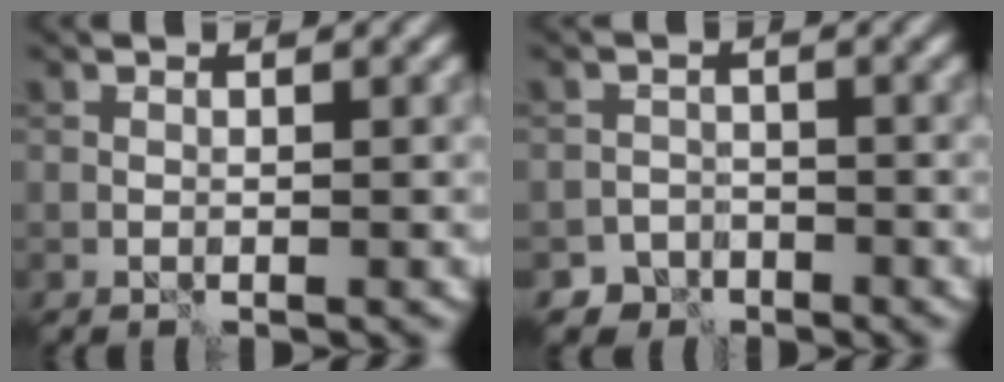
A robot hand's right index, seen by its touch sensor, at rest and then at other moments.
{"total": 2.9, "force": [-2.3, 1.7, 0.0], "torque": [0.018, 0.005, -0.038]}